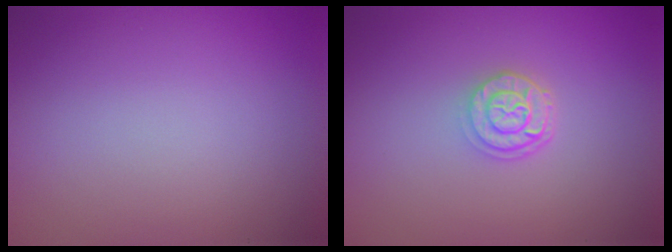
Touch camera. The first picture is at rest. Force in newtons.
{"total": 2.6, "press": 2.1, "slide": 1.5}